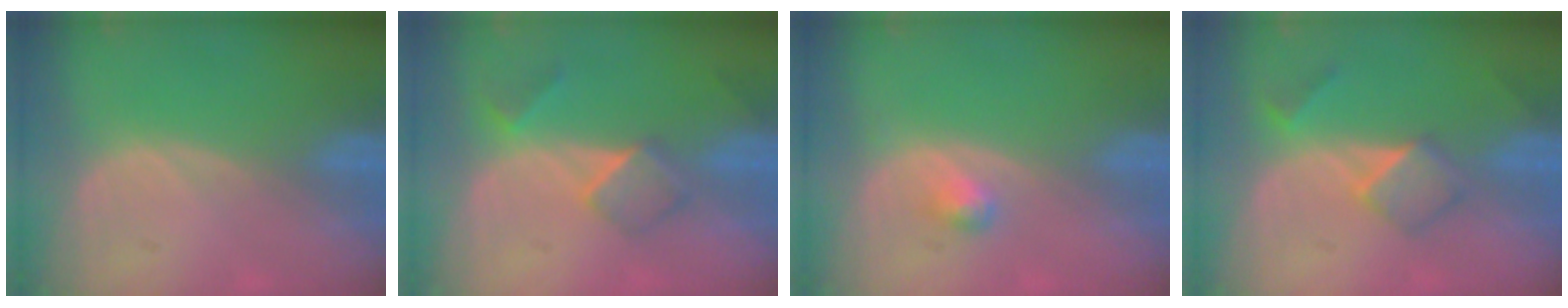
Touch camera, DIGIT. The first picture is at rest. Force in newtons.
{"total": 5.2, "press": 4.5, "slide": 2.7}
{"total": 1.7, "press": 1.7, "slide": 0.2}
{"total": 5.2, "press": 4.5, "slide": 2.6}